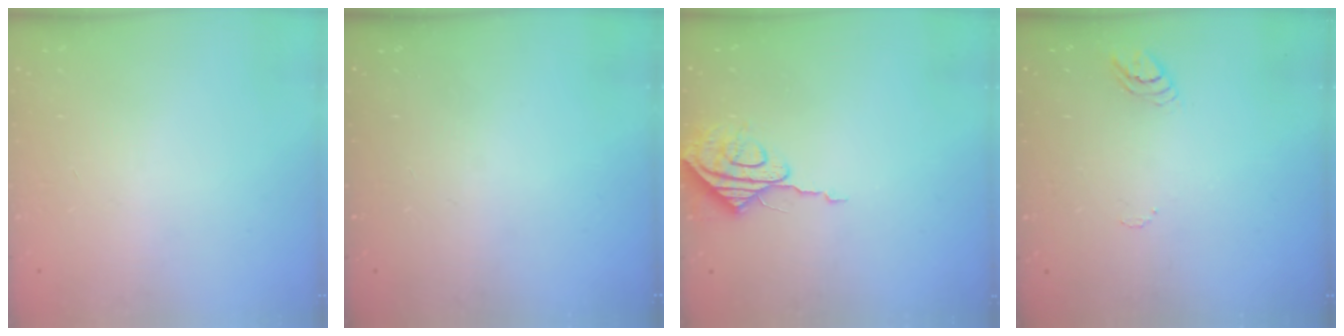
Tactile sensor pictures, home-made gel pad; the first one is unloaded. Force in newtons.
{"total": 0.0}
{"total": 7.9, "press": 7.9, "slide": 0.7}
{"total": 3.6, "press": 3.6, "slide": 0.2}